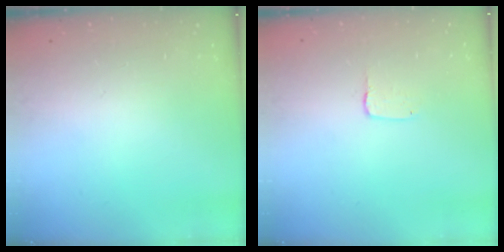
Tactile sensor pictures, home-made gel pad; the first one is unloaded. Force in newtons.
{"total": 2.0, "press": 2.0, "slide": 0.2}